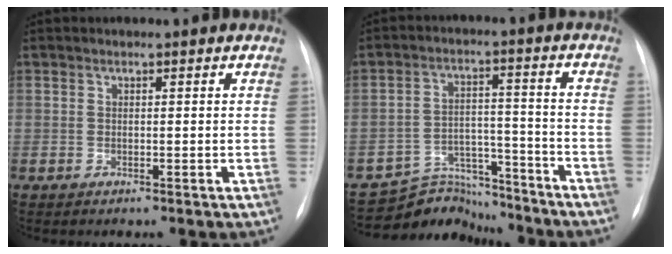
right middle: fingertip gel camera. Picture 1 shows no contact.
{"total": 9.5, "force": [-9.0, 3.0, -0.8], "torque": [0.016, 0.042, -0.148]}